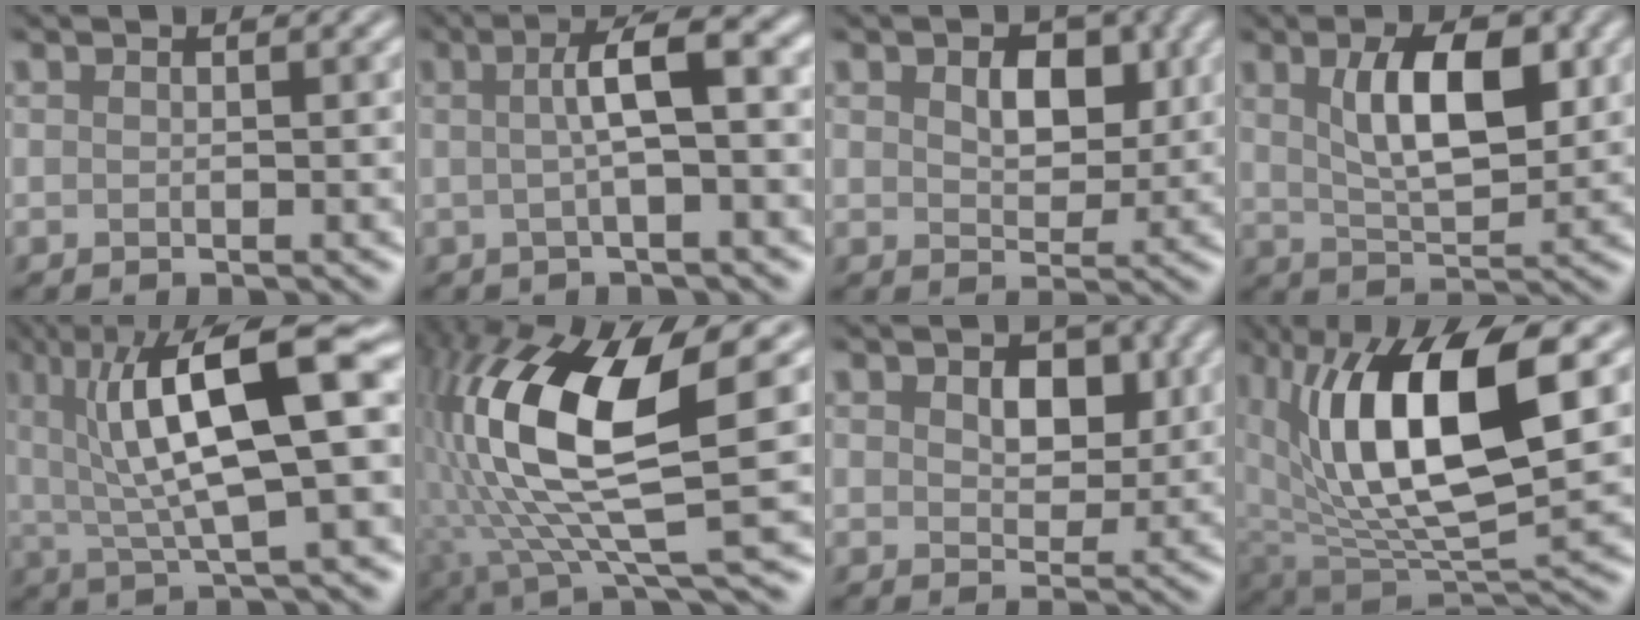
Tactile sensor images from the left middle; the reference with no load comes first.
{"total": 3.6, "force": [-0.6, -0.5, 3.5], "torque": [-0.076, -0.005, 0.022]}
{"total": 0.8, "force": [0.2, 0.4, 0.7], "torque": [-0.036, -0.021, 0.037]}
{"total": 4.0, "force": [0.7, 0.7, 3.9], "torque": [-0.092, -0.024, 0.053]}
{"total": 9.0, "force": [1.7, 1.5, 8.7], "torque": [-0.180, -0.018, 0.074]}
{"total": 10.6, "force": [0.5, 2.4, 10.3], "torque": [-0.248, -0.029, 0.056]}
{"total": 0.7, "force": [0.2, 0.4, 0.6], "torque": [-0.027, -0.022, 0.037]}
{"total": 9.6, "force": [1.3, 4.0, 8.6], "torque": [-0.176, -0.033, 0.065]}